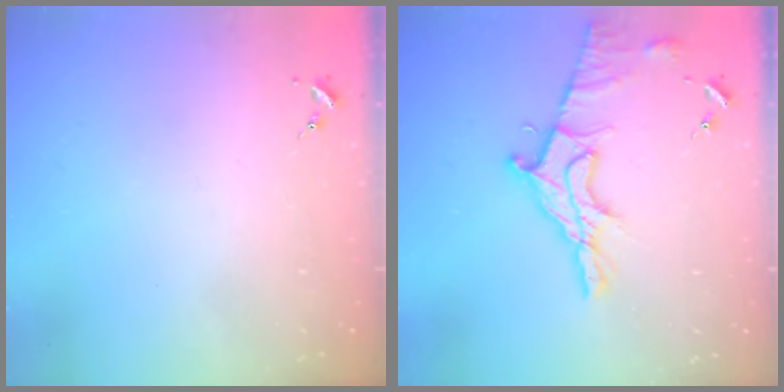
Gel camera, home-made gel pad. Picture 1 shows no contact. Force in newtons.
{"total": 13.5, "press": 13.4, "slide": 1.3}